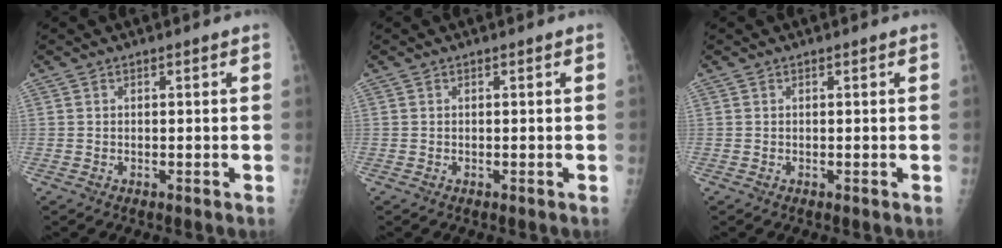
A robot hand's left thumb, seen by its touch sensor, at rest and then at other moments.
{"total": 0.0}
{"total": 0.0}